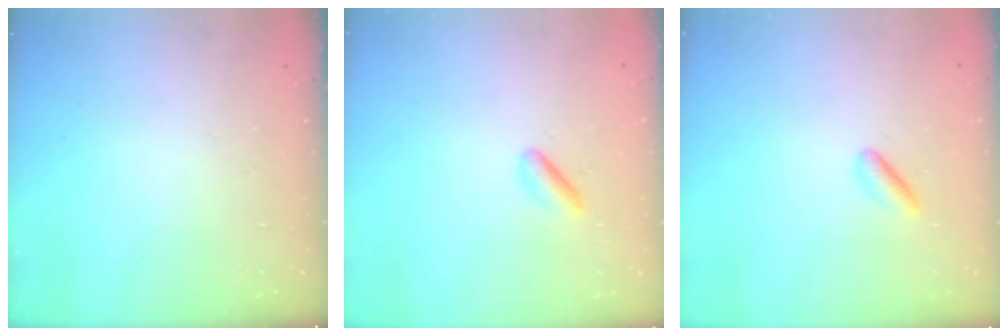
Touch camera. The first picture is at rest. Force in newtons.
{"total": 2.7, "press": 2.4, "slide": 1.1}
{"total": 3.6, "press": 3.4, "slide": 1.1}